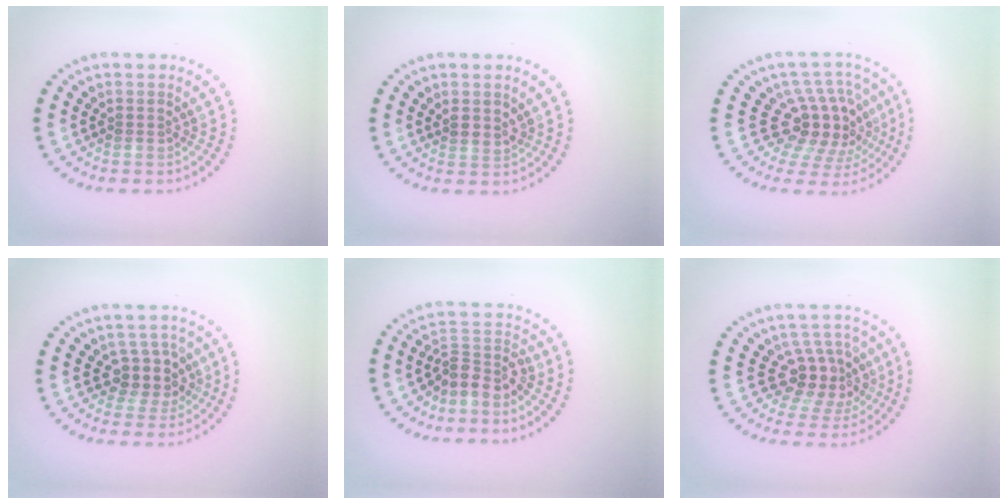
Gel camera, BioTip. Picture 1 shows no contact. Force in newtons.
{"total": 1.2, "press": 0.9, "slide": 0.7}
{"total": 4.9, "press": 3.9, "slide": 2.9}
{"total": 2.7, "press": 2.3, "slide": 1.5}
{"total": 2.9, "press": 2.0, "slide": 2.0}
{"total": 3.9, "press": 3.3, "slide": 2.1}